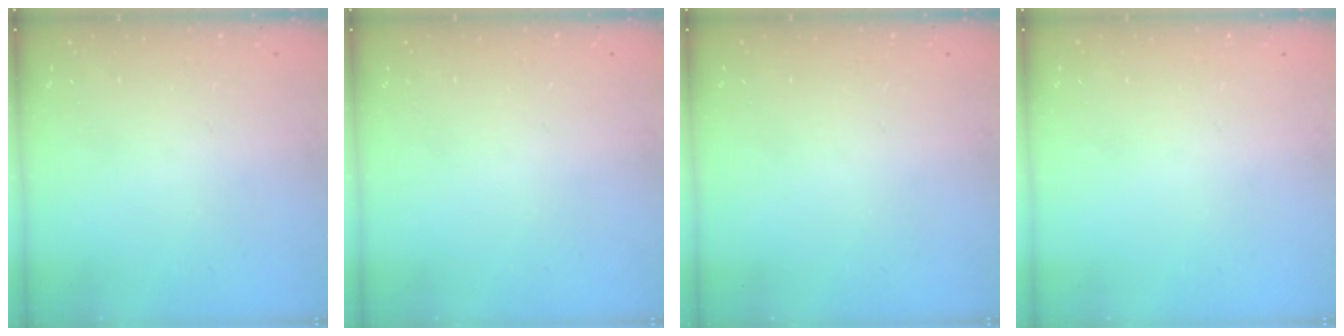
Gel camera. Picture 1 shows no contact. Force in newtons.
{"total": 0.0}
{"total": 0.0}
{"total": 0.0}